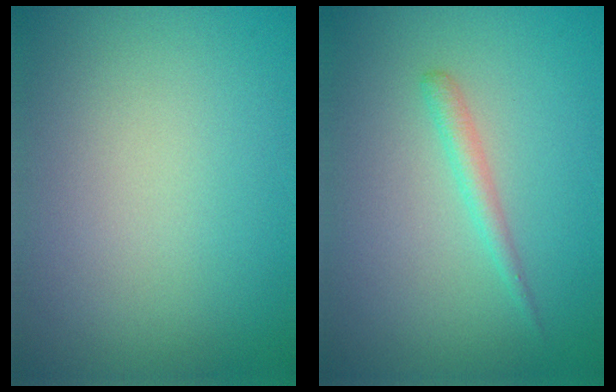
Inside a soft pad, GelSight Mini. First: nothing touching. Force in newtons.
{"total": 1.4, "press": 1.4, "slide": 0.1}